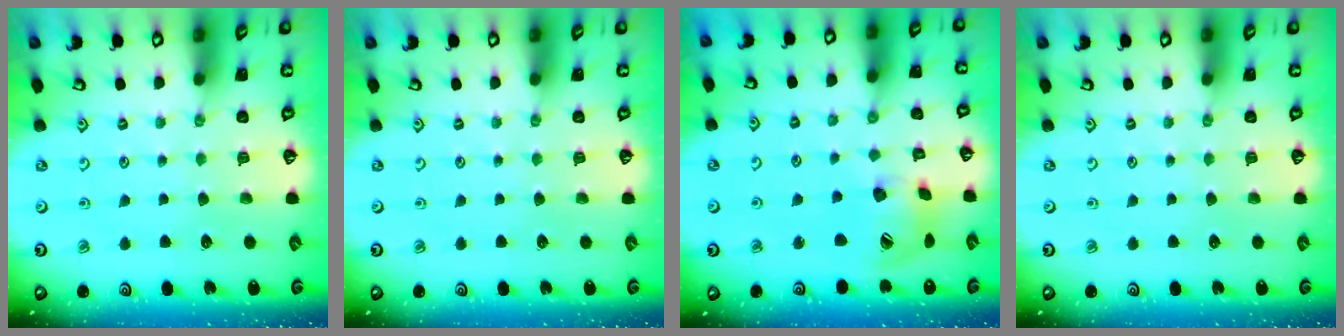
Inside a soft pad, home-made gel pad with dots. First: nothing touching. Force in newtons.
{"total": 0.0}
{"total": 16.3, "press": 16.2, "slide": 2.2}
{"total": 0.0}